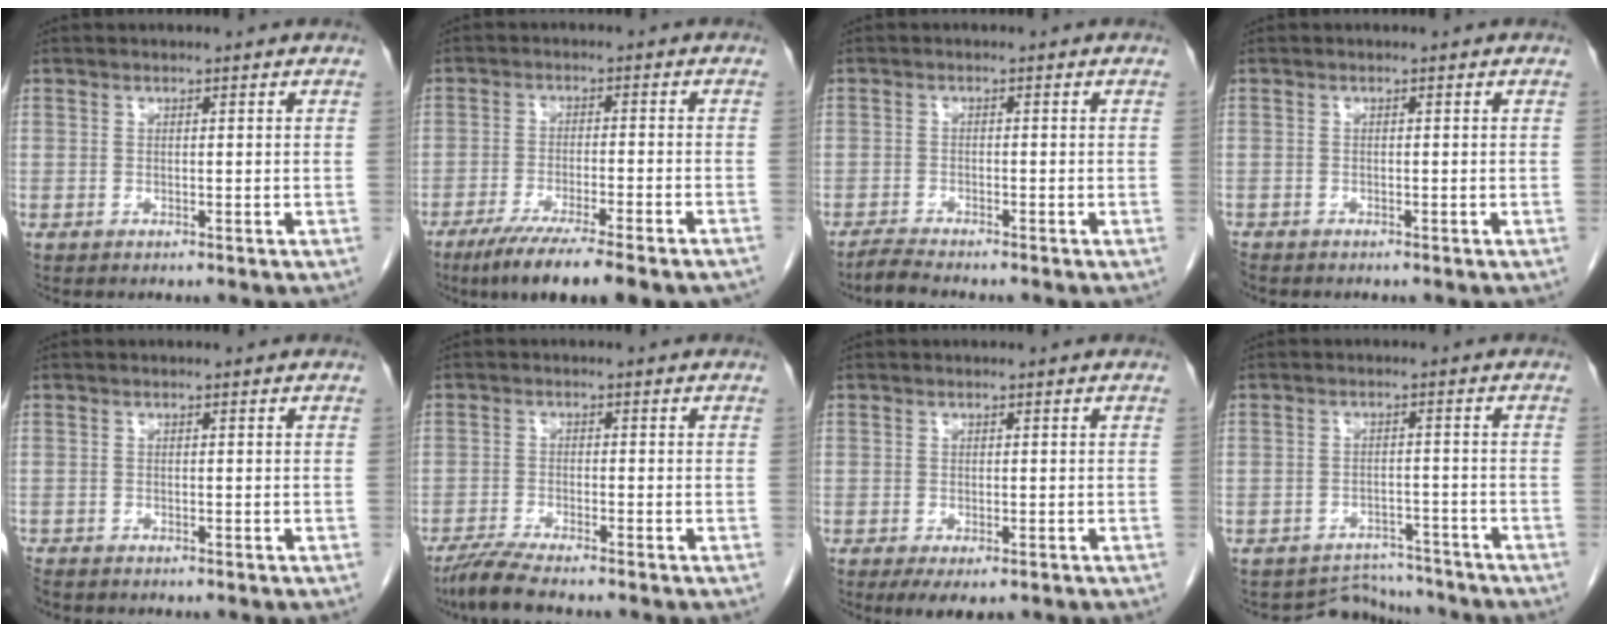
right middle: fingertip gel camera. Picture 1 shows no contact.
{"total": 13.8, "force": [-10.6, 0.9, 8.7], "torque": [-0.121, -0.035, -0.161]}
{"total": 2.4, "force": [-2.3, -0.5, 0.6], "torque": [-0.025, -0.014, -0.046]}
{"total": 1.2, "force": [-1.1, 0.5, 0.2], "torque": [-0.010, -0.003, -0.021]}
{"total": 1.5, "force": [-1.4, 0.5, 0.3], "torque": [-0.011, -0.004, -0.025]}
{"total": 4.7, "force": [-4.0, -0.5, 2.4], "torque": [-0.054, -0.019, -0.079]}
{"total": 4.0, "force": [-2.5, 1.4, 2.7], "torque": [-0.043, -0.010, -0.034]}
{"total": 5.2, "force": [-4.8, 1.1, -1.5], "torque": [0.022, 0.014, -0.069]}